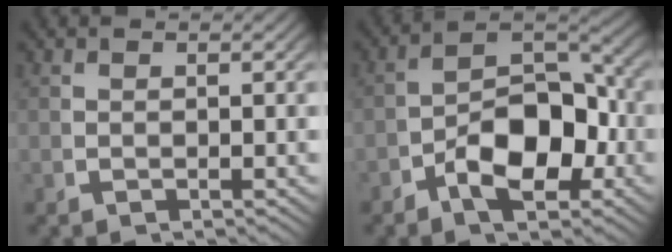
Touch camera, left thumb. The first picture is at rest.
{"total": 8.6, "force": [-2.0, 4.9, 6.8], "torque": [-0.106, -0.015, -0.032]}